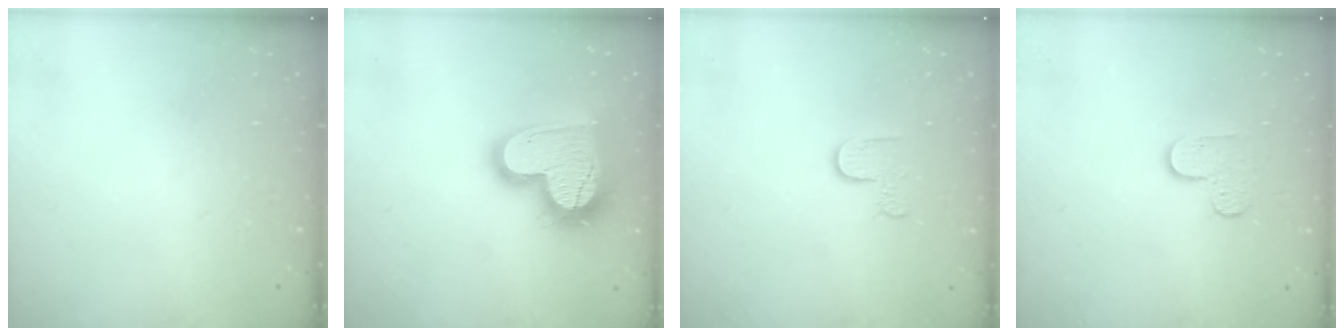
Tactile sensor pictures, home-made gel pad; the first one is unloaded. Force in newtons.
{"total": 20.1, "press": 20.1, "slide": 1.7}
{"total": 2.9, "press": 2.9, "slide": 0.3}
{"total": 4.7, "press": 4.7, "slide": 0.5}